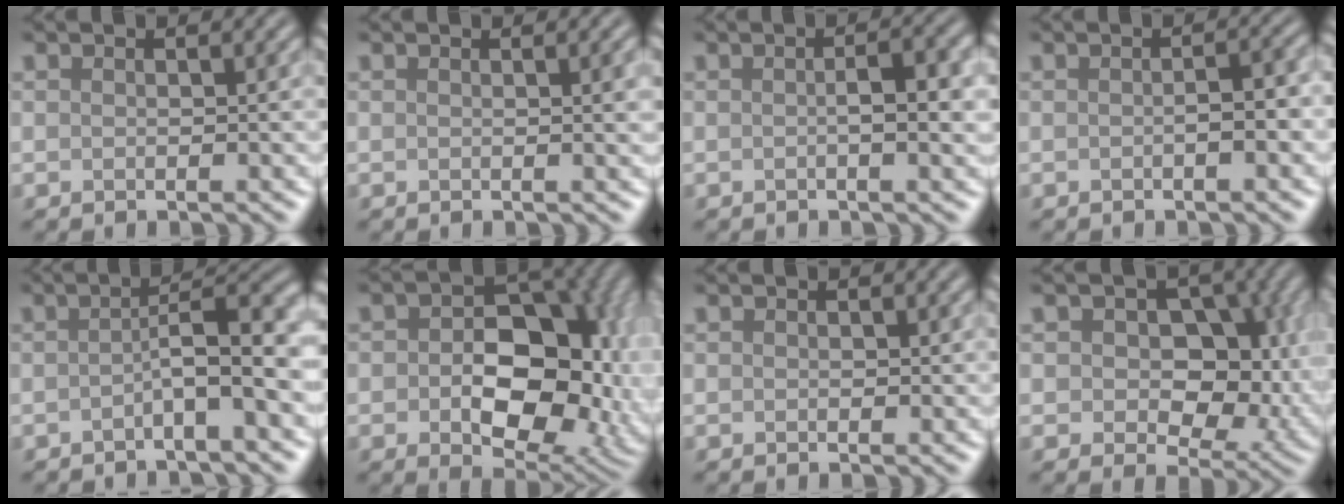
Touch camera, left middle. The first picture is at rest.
{"total": 1.7, "force": [0.3, 0.5, 1.6], "torque": [-0.016, 0.004, 0.003]}
{"total": 3.3, "force": [-0.1, 0.8, 3.2], "torque": [-0.050, 0.002, -0.001]}
{"total": 2.1, "force": [-0.6, 0.6, 1.9], "torque": [-0.029, 0.005, -0.007]}
{"total": 5.5, "force": [-1.0, 1.1, 5.3], "torque": [-0.081, 0.020, -0.023]}
{"total": 14.1, "force": [-0.7, 9.4, 10.5], "torque": [-0.131, -0.010, 0.002]}
{"total": 0.5, "force": [0.1, 0.5, 0.3], "torque": [-0.003, -0.001, 0.000]}
{"total": 8.2, "force": [0.8, 5.6, 5.9], "torque": [-0.075, -0.008, 0.010]}